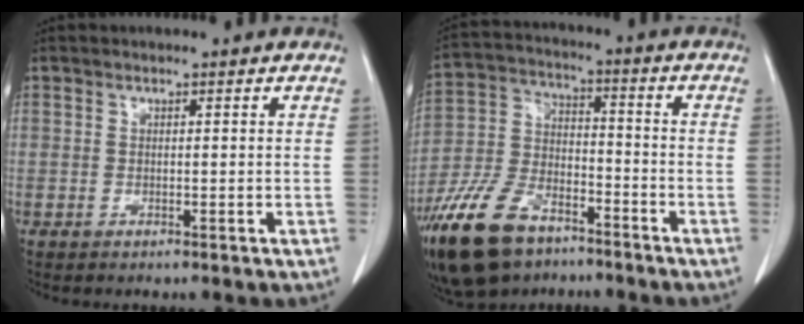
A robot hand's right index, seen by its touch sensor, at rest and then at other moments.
{"total": 15.4, "force": [-10.2, 7.8, 8.4], "torque": [-0.182, 0.002, -0.190]}